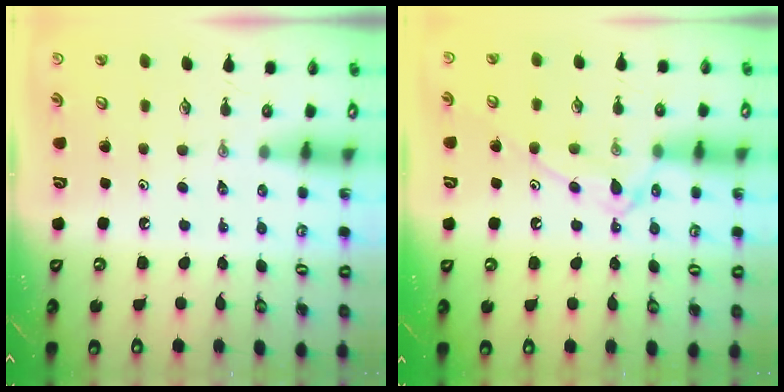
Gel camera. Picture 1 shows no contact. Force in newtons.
{"total": 11.4, "press": 11.4, "slide": 1.1}